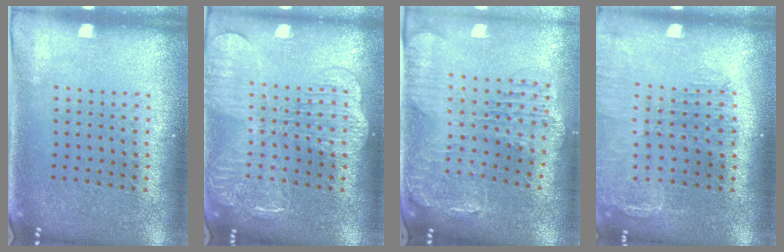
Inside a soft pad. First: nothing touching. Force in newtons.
{"total": 3.9, "press": 3.8, "slide": 0.5}
{"total": 1.7, "press": 1.6, "slide": 0.6}
{"total": 1.5, "press": 1.4, "slide": 0.3}